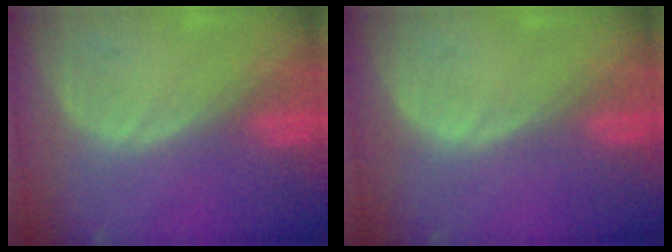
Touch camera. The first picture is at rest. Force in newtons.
{"total": 0.0}